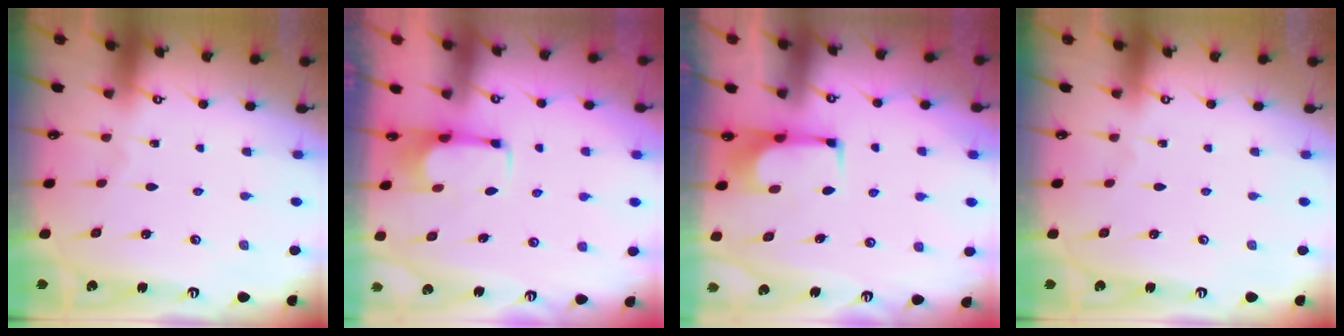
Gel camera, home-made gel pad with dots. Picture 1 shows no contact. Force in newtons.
{"total": 2.7, "press": 2.5, "slide": 0.9}
{"total": 1.1, "press": 0.9, "slide": 0.7}
{"total": 0.0}